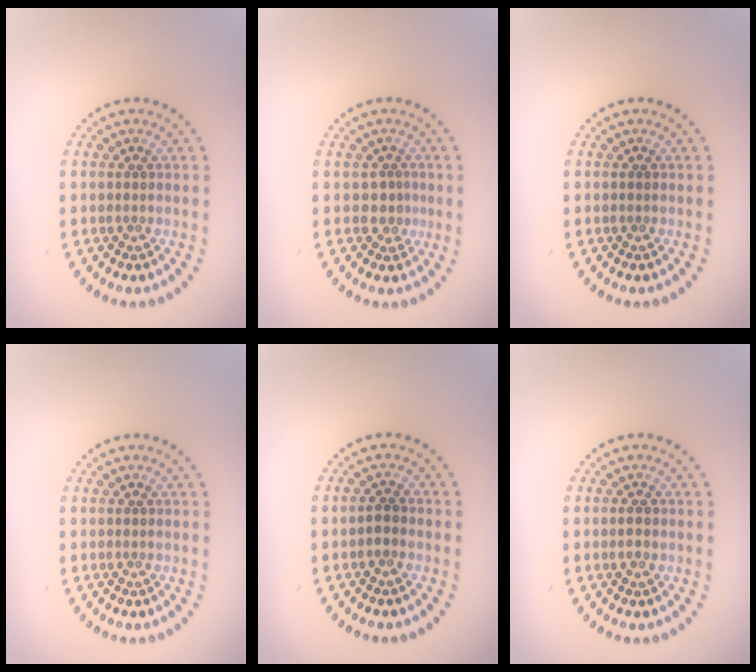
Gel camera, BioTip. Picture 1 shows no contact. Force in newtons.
{"total": 1.7, "press": 1.2, "slide": 1.2}
{"total": 0.0}
{"total": 0.0}
{"total": 1.2, "press": 1.1, "slide": 0.3}
{"total": 1.1, "press": 1.1, "slide": 0.1}